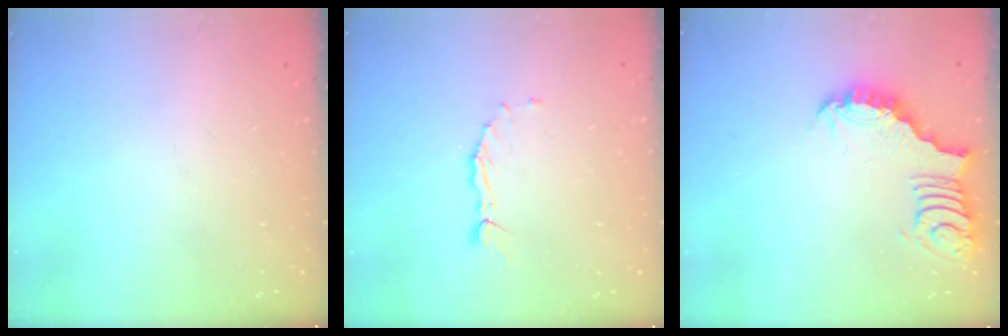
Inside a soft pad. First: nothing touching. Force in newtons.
{"total": 2.2, "press": 2.2, "slide": 0.2}
{"total": 3.7, "press": 3.6, "slide": 0.8}